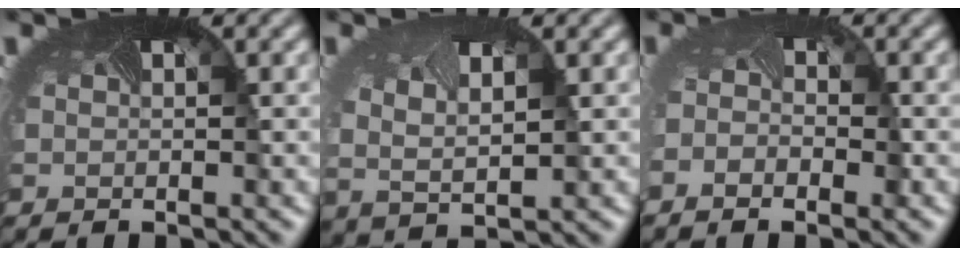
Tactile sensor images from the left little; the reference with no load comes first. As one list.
[{"total": 2.0, "force": [0.4, 1.0, 1.7], "torque": [-0.060, -0.014, 0.008]}, {"total": 1.7, "force": [-1.0, 0.9, 1.1], "torque": [-0.019, -0.014, -0.014]}]